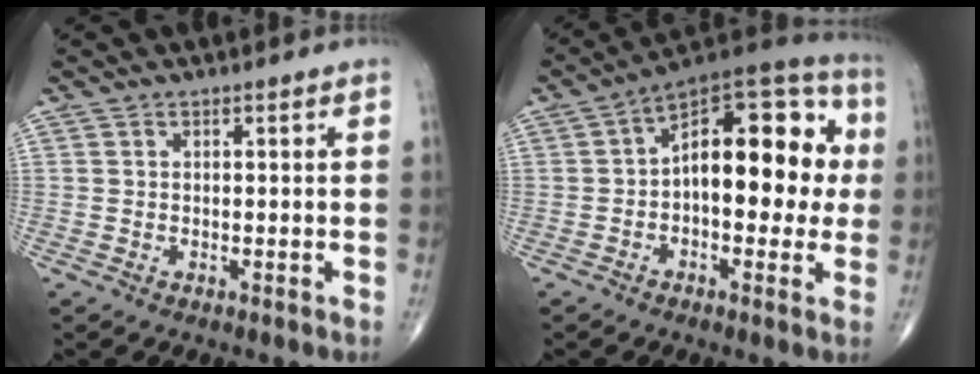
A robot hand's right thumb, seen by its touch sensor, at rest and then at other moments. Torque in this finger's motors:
{"motor_torque": [-0.10, 0.87, 0.93, 0.35, 0.11]}